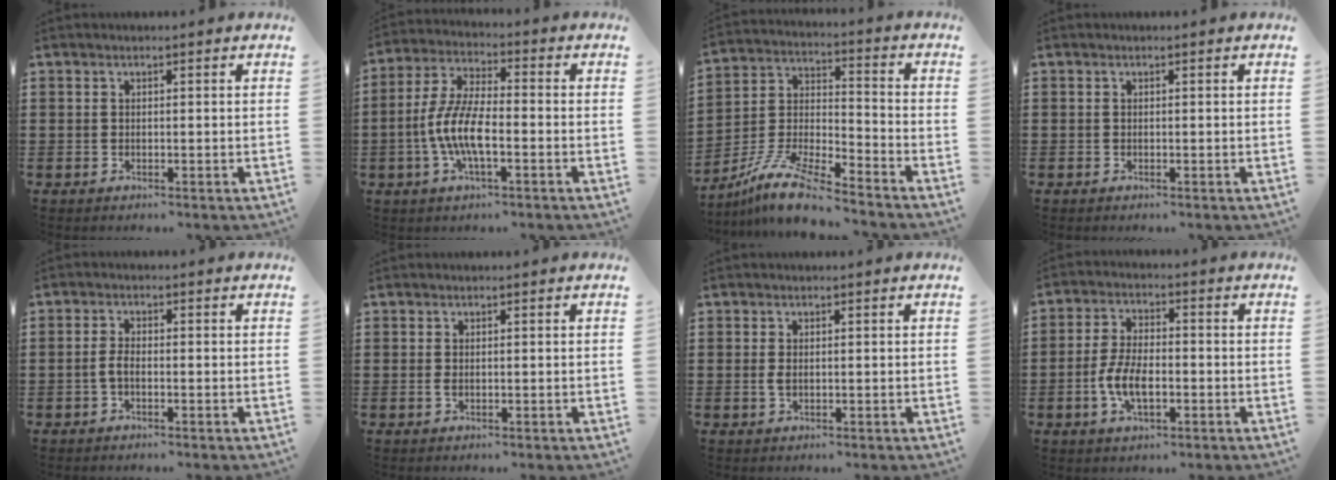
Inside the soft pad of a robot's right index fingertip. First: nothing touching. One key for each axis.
{"total": 8.2, "fx": -2.5, "fy": 2.4, "fz": 7.5, "tx": -0.182, "ty": -0.018, "tz": -0.056}
{"total": 10.9, "fx": -9.7, "fy": 1.2, "fz": 4.9, "tx": -0.105, "ty": 0.014, "tz": -0.192}
{"total": 0.0}
{"total": 2.2, "fx": -0.8, "fy": 0.7, "fz": 1.9, "tx": -0.052, "ty": -0.006, "tz": -0.020}
{"total": 0.8, "fx": -0.1, "fy": 0.2, "fz": 0.8, "tx": -0.025, "ty": -0.007, "tz": -0.004}
{"total": 1.3, "fx": -0.1, "fy": 0.6, "fz": 1.2, "tx": -0.032, "ty": -0.003, "tz": -0.004}
{"total": 6.6, "fx": -2.0, "fy": 2.8, "fz": 5.6, "tx": -0.132, "ty": -0.007, "tz": -0.044}